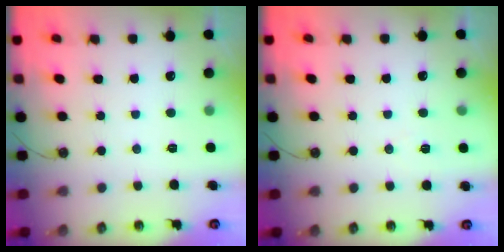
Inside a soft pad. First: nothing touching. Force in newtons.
{"total": 4.5, "press": 4.1, "slide": 1.8}